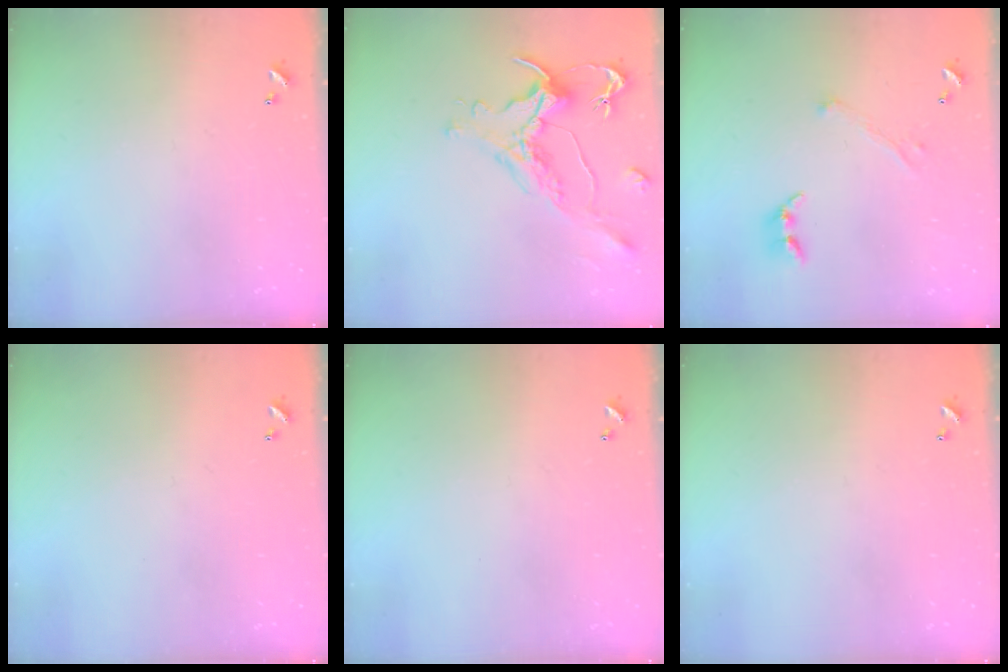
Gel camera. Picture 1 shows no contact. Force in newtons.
{"total": 1.7, "press": 1.1, "slide": 1.2}
{"total": 2.4, "press": 2.2, "slide": 0.9}
{"total": 0.0}
{"total": 0.0}
{"total": 0.0}